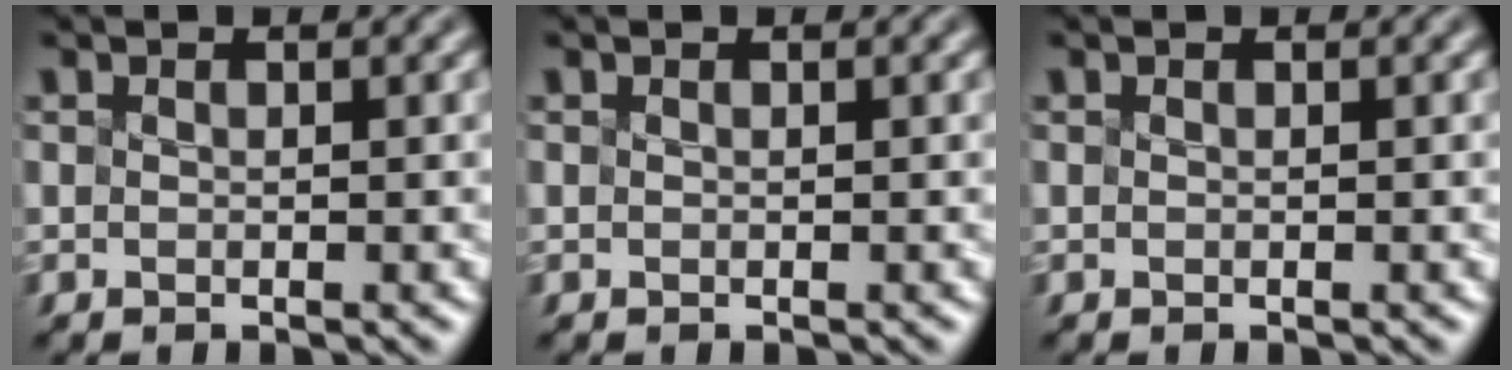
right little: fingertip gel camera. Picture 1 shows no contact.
{"total": 0.0}
{"total": 0.0}